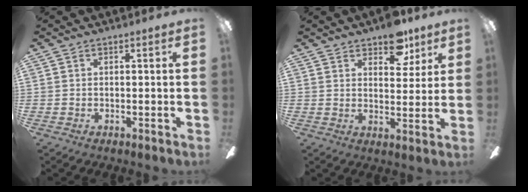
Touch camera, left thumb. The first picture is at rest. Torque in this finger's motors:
{"motor_torque": [1.00, 0.63, 0.61, -0.65, 0.02]}